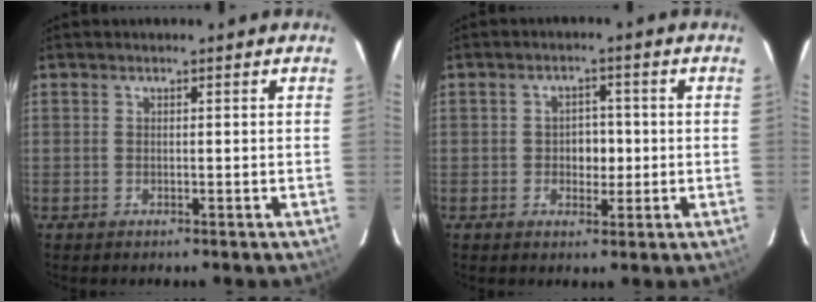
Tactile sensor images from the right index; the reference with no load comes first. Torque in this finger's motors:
{"motor_torque": [0.43, 0.11, 0.18, 0.04]}